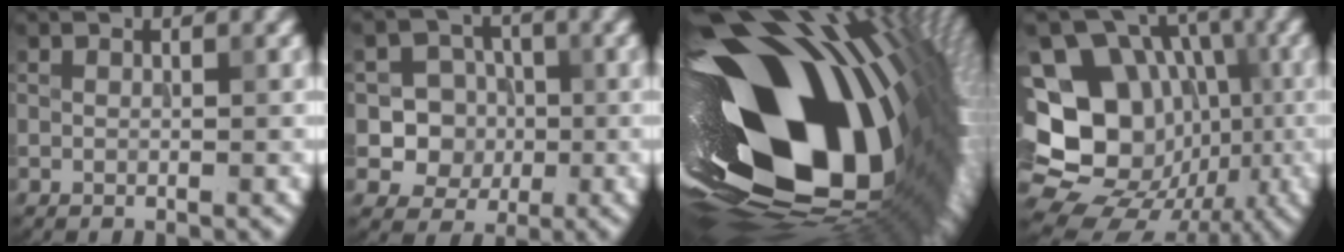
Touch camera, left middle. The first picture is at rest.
{"total": 6.3, "force": [-0.8, 5.9, 1.9], "torque": [-0.022, 0.020, -0.036]}
{"total": 20.7, "force": [-1.2, 11.2, 17.4], "torque": [-0.298, -0.068, -0.017]}
{"total": 18.1, "force": [-1.4, 14.9, 10.1], "torque": [-0.174, 0.019, -0.021]}